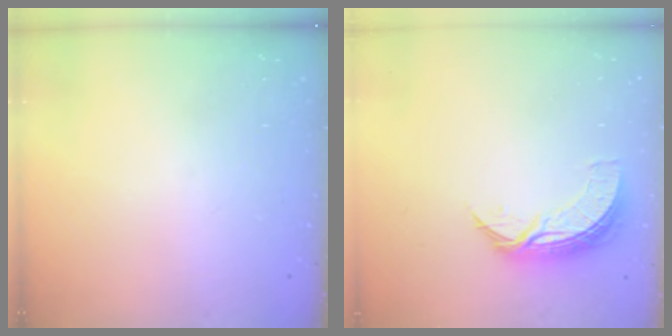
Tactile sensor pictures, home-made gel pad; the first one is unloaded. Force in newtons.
{"total": 7.9, "press": 7.9, "slide": 0.3}